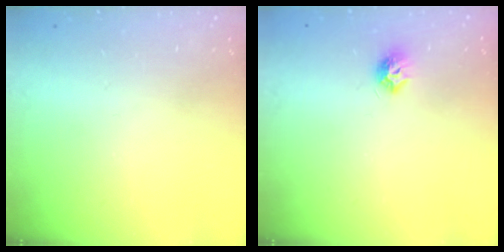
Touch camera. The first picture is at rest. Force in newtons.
{"total": 6.5, "press": 6.5, "slide": 0.3}